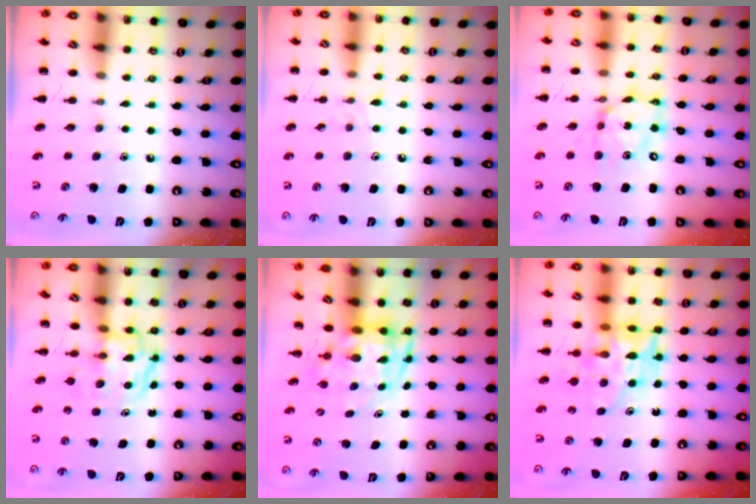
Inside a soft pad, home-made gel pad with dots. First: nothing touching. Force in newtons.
{"total": 5.5, "press": 5.2, "slide": 1.9}
{"total": 13.6, "press": 13.2, "slide": 3.4}
{"total": 3.8, "press": 3.8, "slide": 0.4}
{"total": 3.7, "press": 3.7, "slide": 0.8}
{"total": 12.2, "press": 11.6, "slide": 3.7}